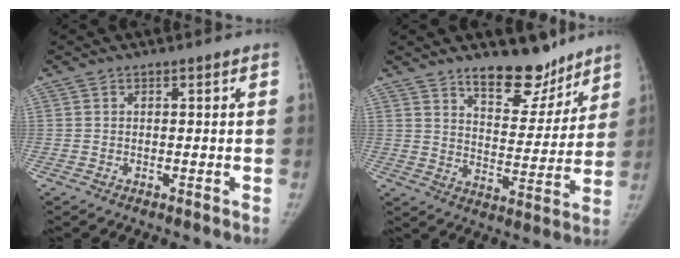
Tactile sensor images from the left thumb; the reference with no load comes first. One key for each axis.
{"total": 12.6, "fx": 9.9, "fy": 5.6, "fz": 5.5, "tx": -0.034, "ty": -0.074, "tz": 0.156}